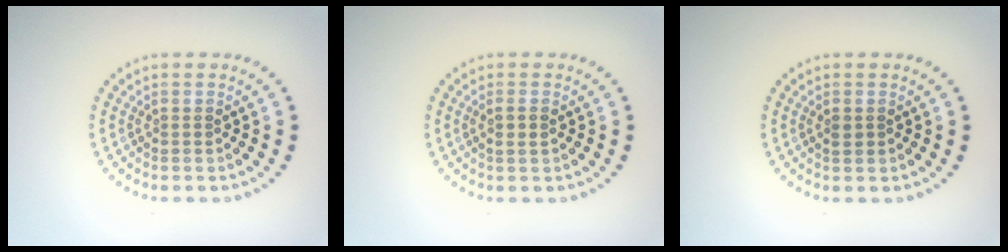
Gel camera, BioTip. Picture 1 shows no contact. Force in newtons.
{"total": 1.1, "press": 1.1, "slide": 0.4}
{"total": 1.1, "press": 1.0, "slide": 0.2}